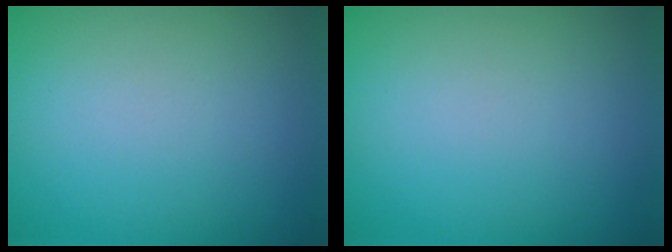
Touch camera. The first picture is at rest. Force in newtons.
{"total": 0.0}